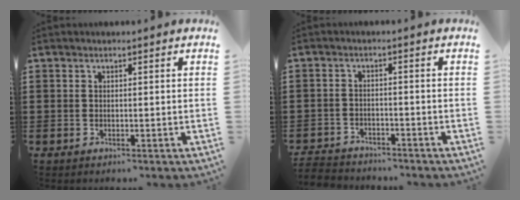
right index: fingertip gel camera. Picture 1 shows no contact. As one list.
[{"total": 2.8, "force": [-2.8, 0.4, -0.1], "torque": [-0.013, -0.003, -0.064]}]